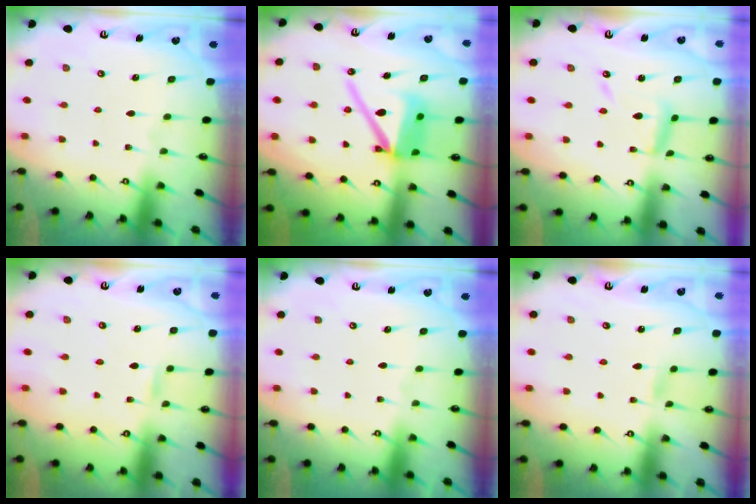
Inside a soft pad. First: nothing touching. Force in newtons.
{"total": 13.7, "press": 13.6, "slide": 1.9}
{"total": 11.0, "press": 11.0, "slide": 0.8}
{"total": 2.8, "press": 2.8, "slide": 0.2}
{"total": 0.0}
{"total": 2.6, "press": 2.5, "slide": 0.3}